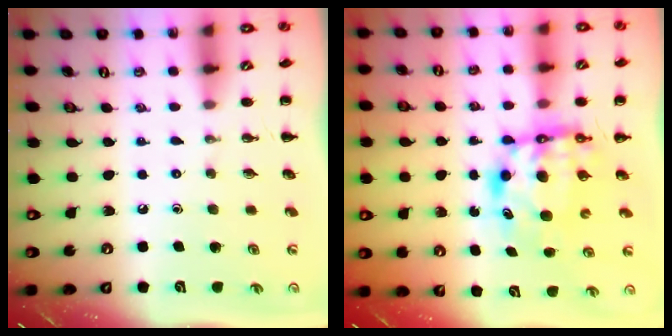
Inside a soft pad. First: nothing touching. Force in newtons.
{"total": 6.9, "press": 6.7, "slide": 1.6}